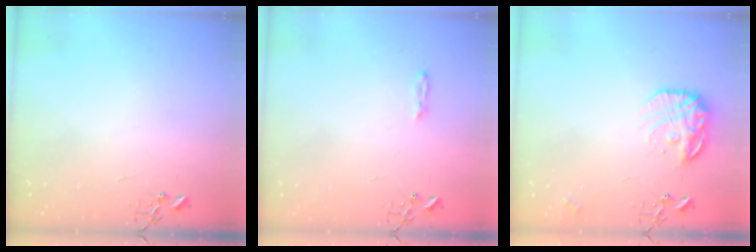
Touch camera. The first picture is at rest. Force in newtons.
{"total": 3.7, "press": 3.6, "slide": 0.4}
{"total": 16.0, "press": 15.9, "slide": 1.3}